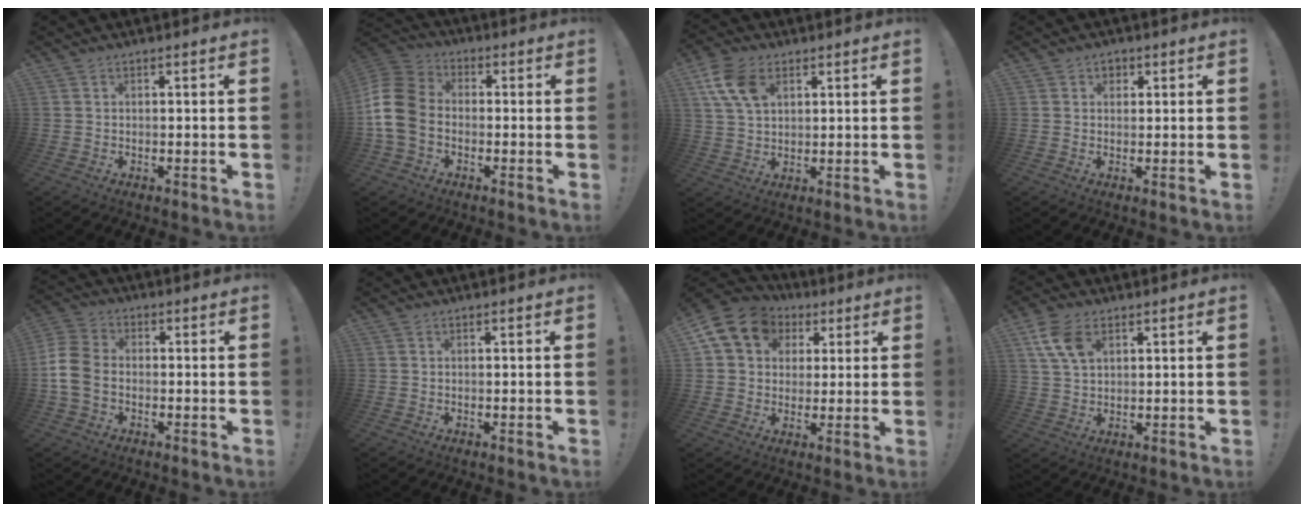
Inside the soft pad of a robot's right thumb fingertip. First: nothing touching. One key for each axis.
{"total": 14.0, "fx": -2.6, "fy": 10.4, "fz": 9.0, "tx": -0.183, "ty": 0.031, "tz": -0.047}
{"total": 11.8, "fx": 5.2, "fy": 7.6, "fz": 7.4, "tx": -0.143, "ty": -0.011, "tz": 0.102}
{"total": 2.4, "fx": 0.8, "fy": 2.1, "fz": 0.8, "tx": -0.010, "ty": 0.001, "tz": 0.014}
{"total": 10.0, "fx": -2.1, "fy": 7.3, "fz": 6.4, "tx": -0.150, "ty": 0.015, "tz": -0.036}
{"total": 0.0}
{"total": 13.5, "fx": 4.9, "fy": 10.9, "fz": 6.3, "tx": -0.091, "ty": -0.014, "tz": 0.096}
{"total": 8.9, "fx": 4.1, "fy": 5.4, "fz": 5.8, "tx": -0.111, "ty": -0.007, "tz": 0.081}